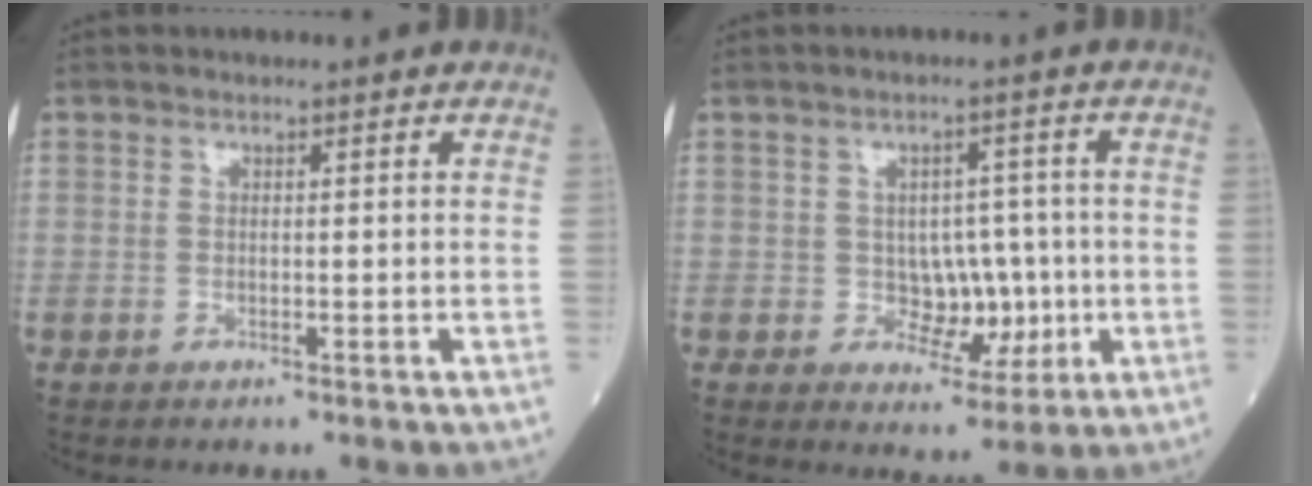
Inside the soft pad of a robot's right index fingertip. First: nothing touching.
{"total": 5.7, "force": [-0.5, 4.1, 4.0], "torque": [-0.044, 0.011, 0.005]}